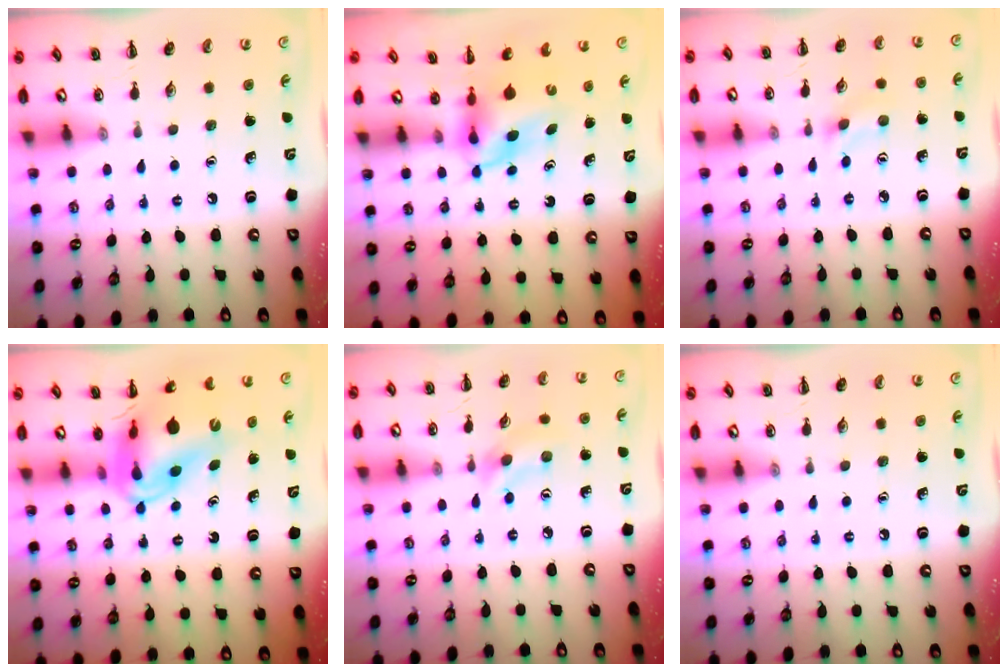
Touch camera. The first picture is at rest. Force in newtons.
{"total": 5.8, "press": 5.7, "slide": 1.0}
{"total": 1.2, "press": 1.1, "slide": 0.3}
{"total": 12.2, "press": 11.6, "slide": 3.8}
{"total": 2.9, "press": 2.9, "slide": 0.7}
{"total": 0.0}